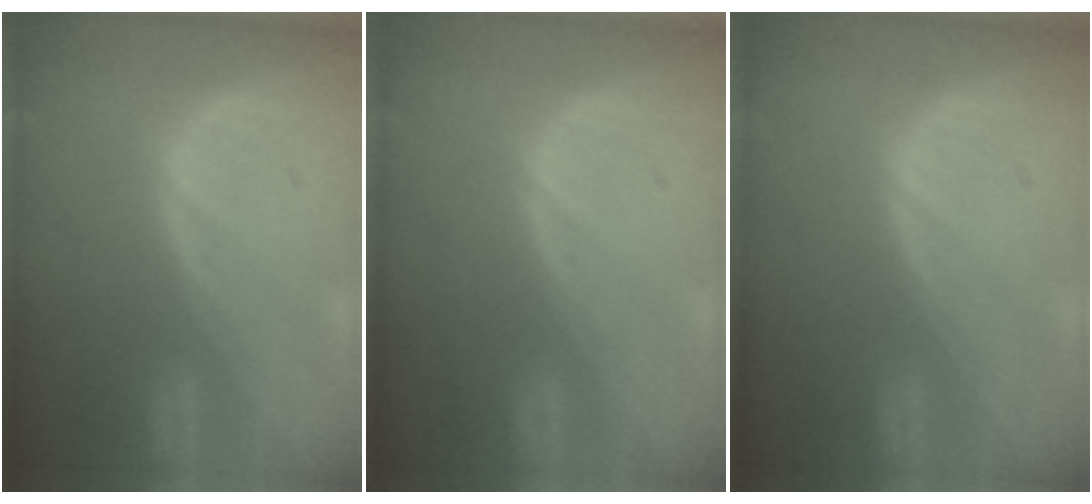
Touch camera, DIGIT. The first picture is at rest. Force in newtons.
{"total": 0.0}
{"total": 0.0}